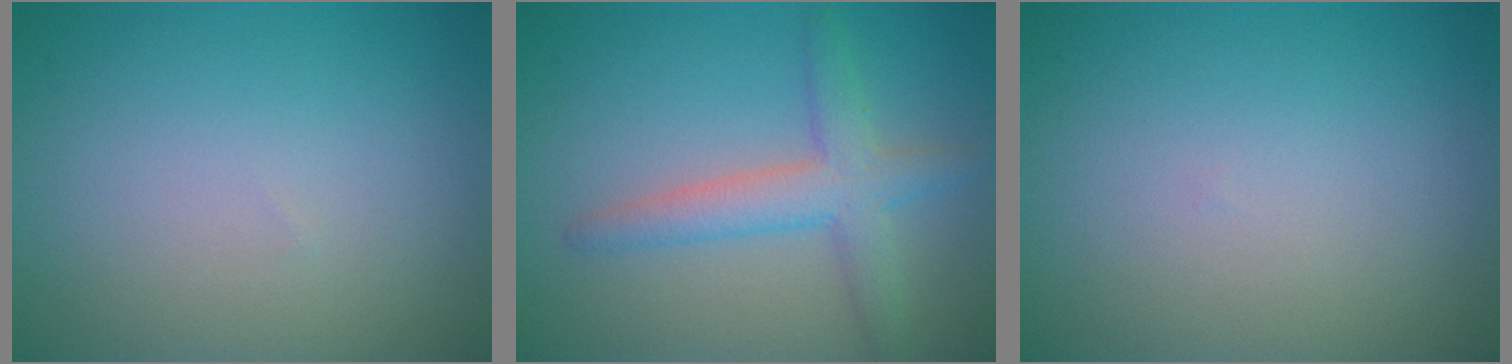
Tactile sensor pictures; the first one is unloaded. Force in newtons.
{"total": 3.9, "press": 3.9, "slide": 0.1}
{"total": 0.0}